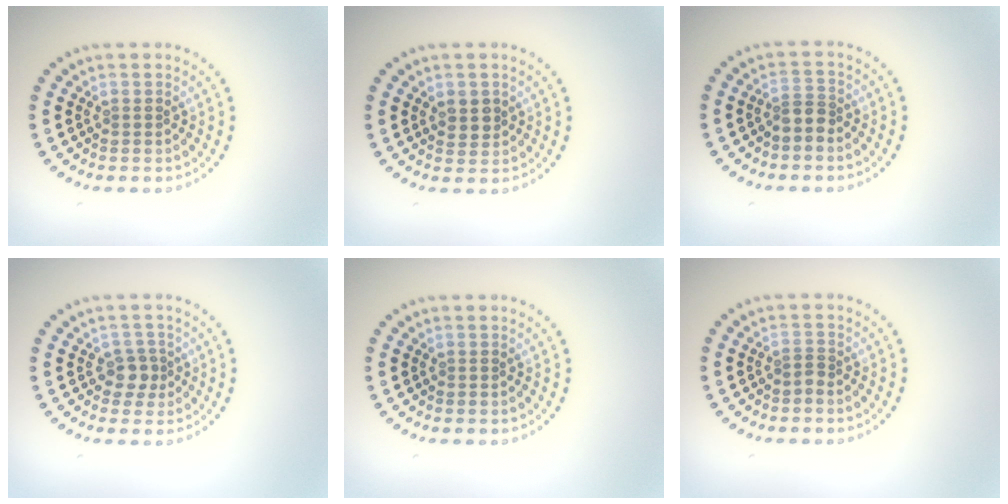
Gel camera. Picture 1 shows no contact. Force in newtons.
{"total": 1.8, "press": 1.7, "slide": 0.6}
{"total": 1.9, "press": 1.5, "slide": 1.2}
{"total": 1.9, "press": 1.6, "slide": 1.0}
{"total": 0.0}
{"total": 0.8, "press": 0.4, "slide": 0.7}